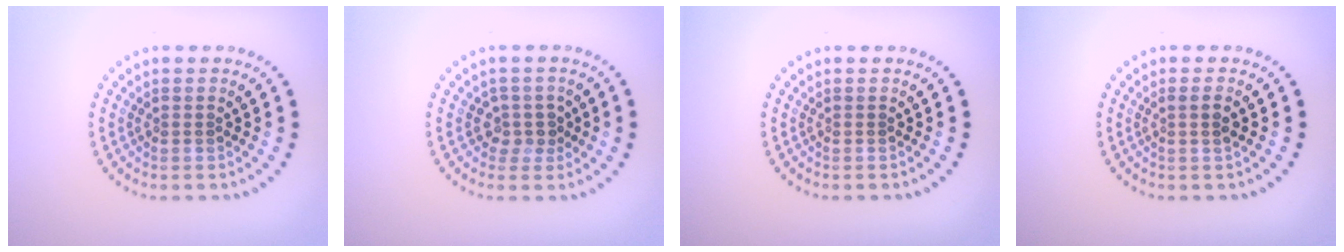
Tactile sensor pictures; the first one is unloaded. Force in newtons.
{"total": 1.9, "press": 1.4, "slide": 1.3}
{"total": 0.0}
{"total": 1.2, "press": 1.0, "slide": 0.7}